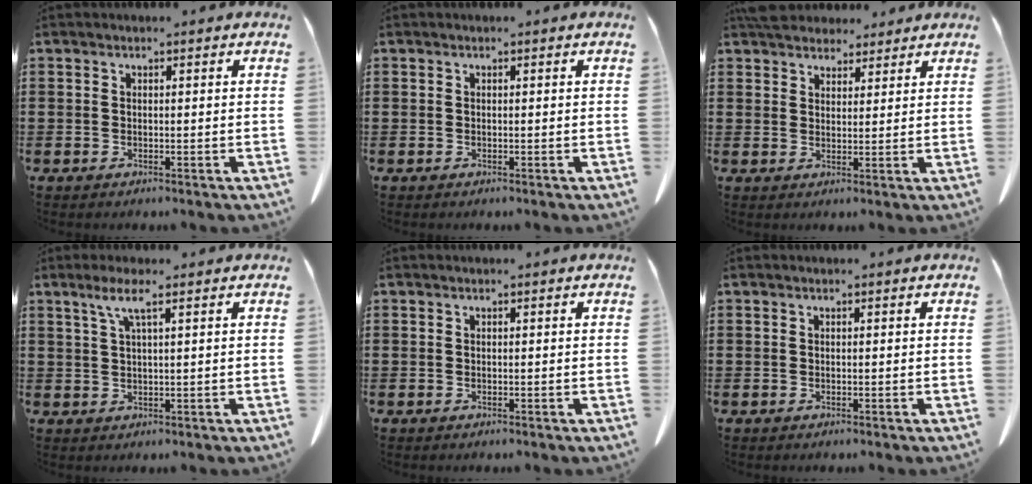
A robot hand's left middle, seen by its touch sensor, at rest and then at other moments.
{"total": 0.0}
{"total": 4.4, "force": [4.0, 1.6, 0.6], "torque": [-0.017, -0.004, 0.078]}
{"total": 3.6, "force": [2.0, 0.2, 3.0], "torque": [-0.064, 0.002, 0.034]}
{"total": 0.0}
{"total": 0.0}